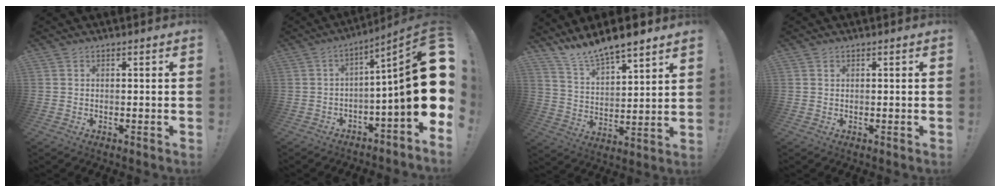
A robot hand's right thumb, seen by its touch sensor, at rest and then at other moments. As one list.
[{"total": 19.9, "force": [0.3, 3.0, 19.7], "torque": [-0.277, -0.006, 0.002]}, {"total": 9.9, "force": [9.6, 0.6, 2.1], "torque": [-0.065, -0.088, 0.172]}, {"total": 0.7, "force": [0.5, 0.4, 0.1], "torque": [0.005, -0.002, 0.009]}]